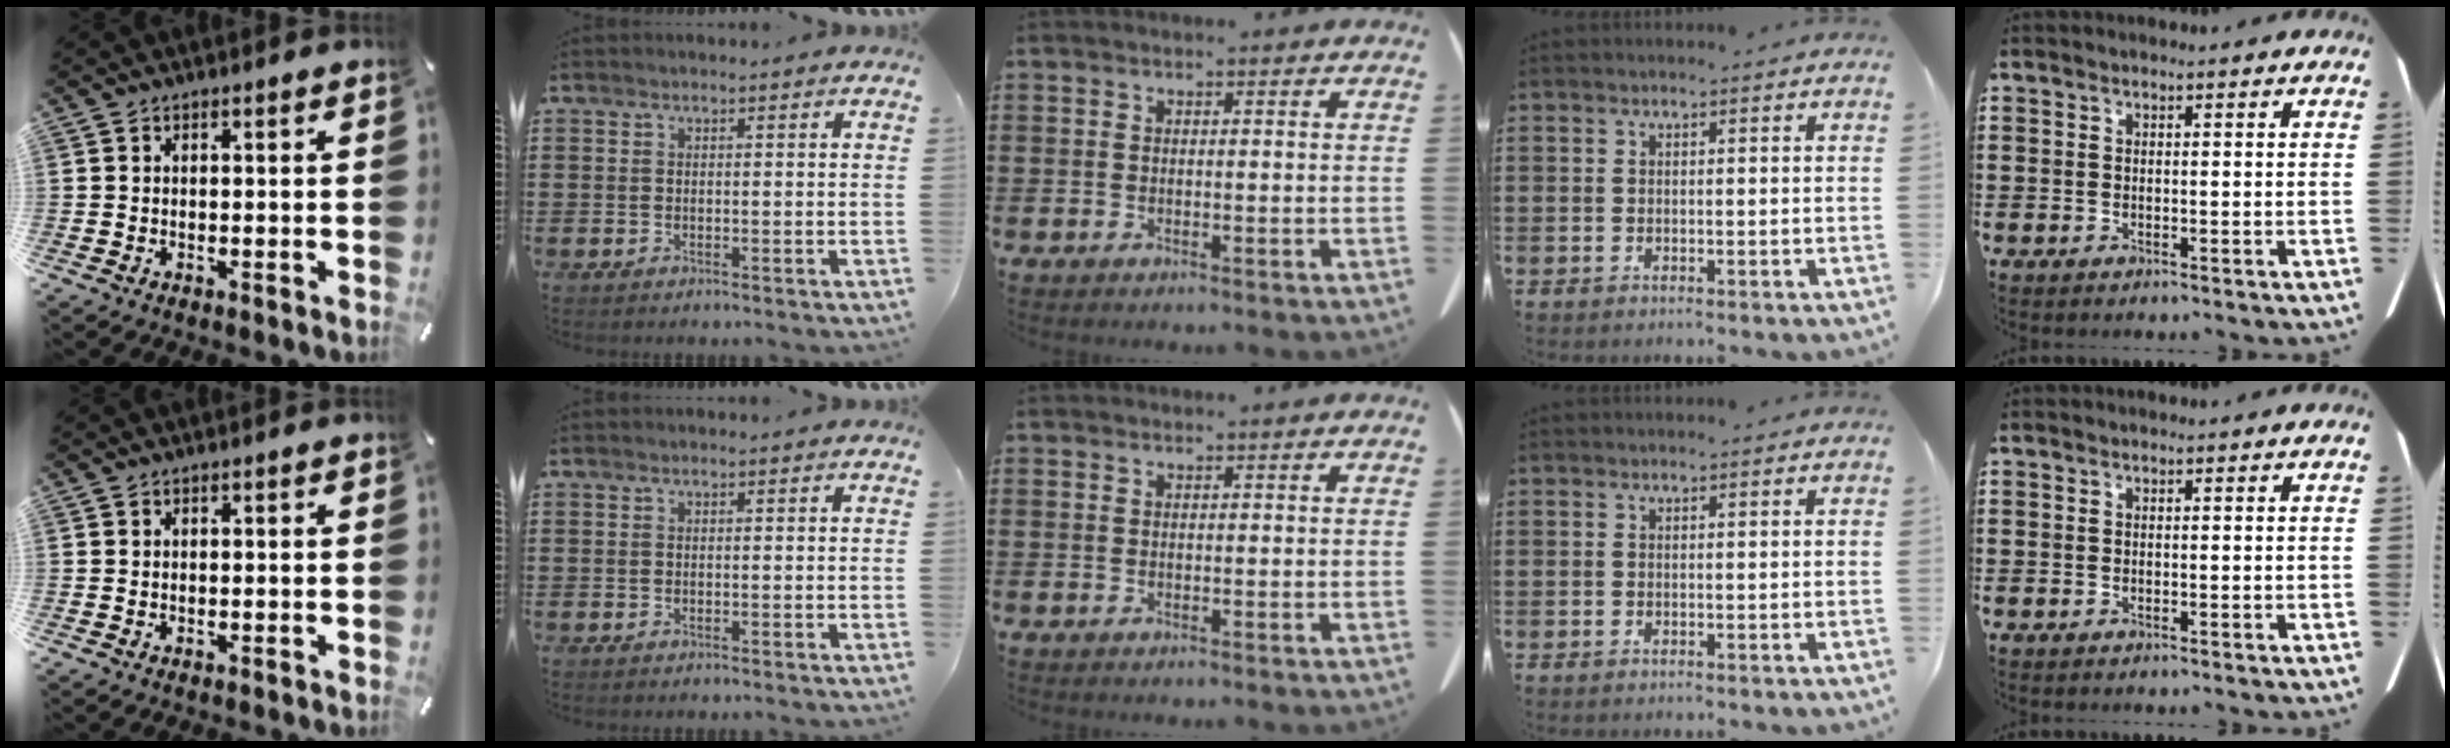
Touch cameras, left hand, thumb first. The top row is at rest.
{}